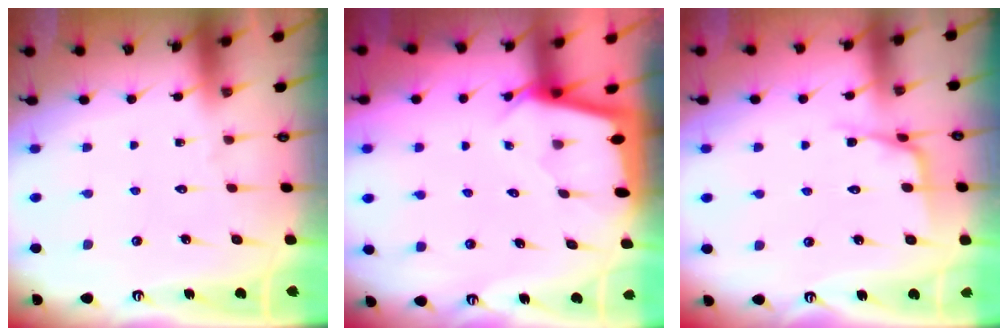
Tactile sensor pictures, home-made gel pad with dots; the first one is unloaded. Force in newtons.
{"total": 2.2, "press": 2.2, "slide": 0.1}
{"total": 3.7, "press": 3.6, "slide": 0.5}